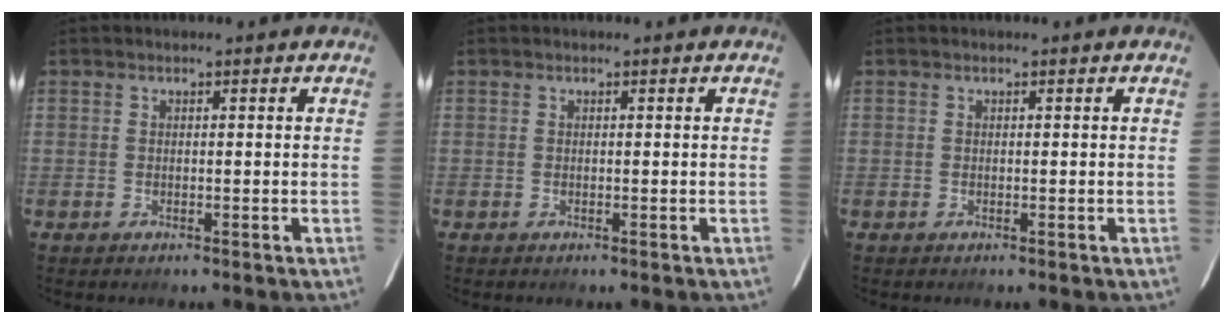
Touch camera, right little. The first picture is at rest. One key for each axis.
{"total": 0.0}
{"total": 0.0}